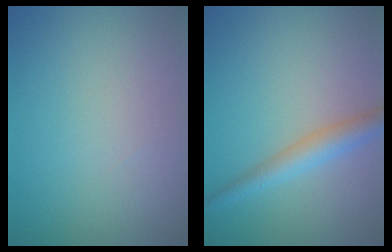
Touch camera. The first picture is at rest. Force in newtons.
{"total": 2.8, "press": 2.8, "slide": 0.0}